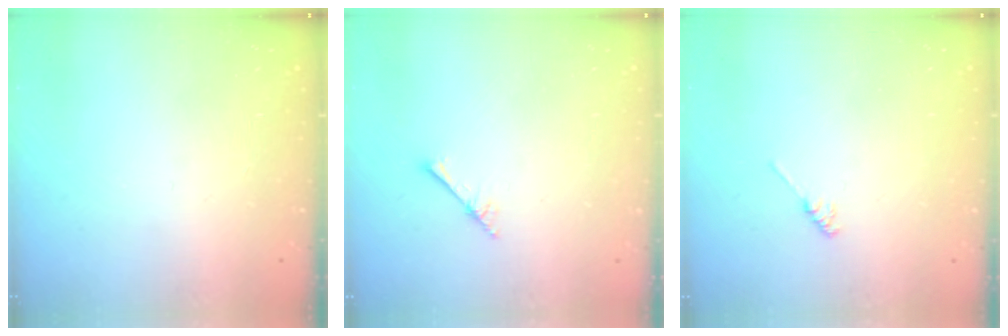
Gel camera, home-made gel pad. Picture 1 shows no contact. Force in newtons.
{"total": 2.3, "press": 2.2, "slide": 0.2}
{"total": 1.8, "press": 1.7, "slide": 0.4}